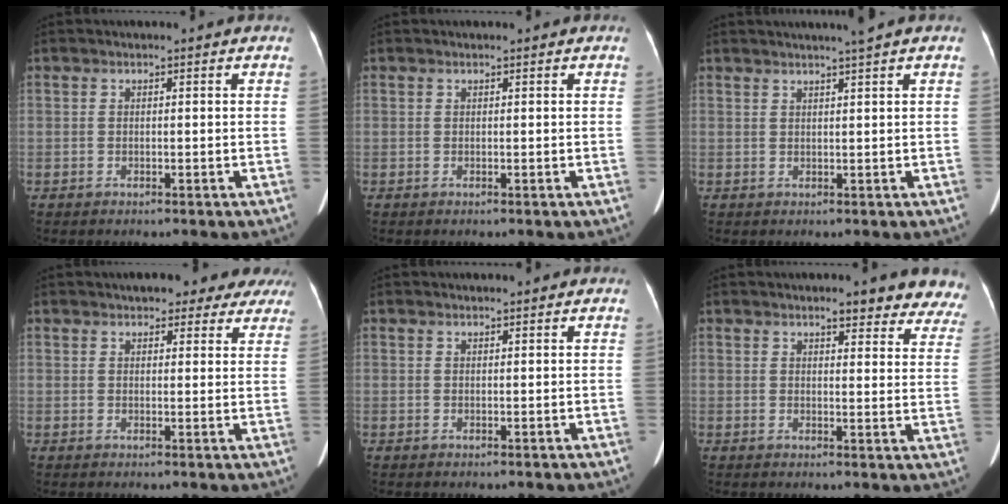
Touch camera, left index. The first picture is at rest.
{"total": 0.0}
{"total": 2.8, "force": [2.2, -0.9, 1.5], "torque": [-0.021, 0.004, 0.034]}
{"total": 11.8, "force": [10.2, 4.2, 4.1], "torque": [-0.014, 0.018, 0.108]}
{"total": 1.3, "force": [1.2, 0.1, 0.3], "torque": [-0.007, 0.013, 0.021]}
{"total": 11.1, "force": [10.1, 2.5, 3.9], "torque": [-0.005, -0.016, 0.088]}